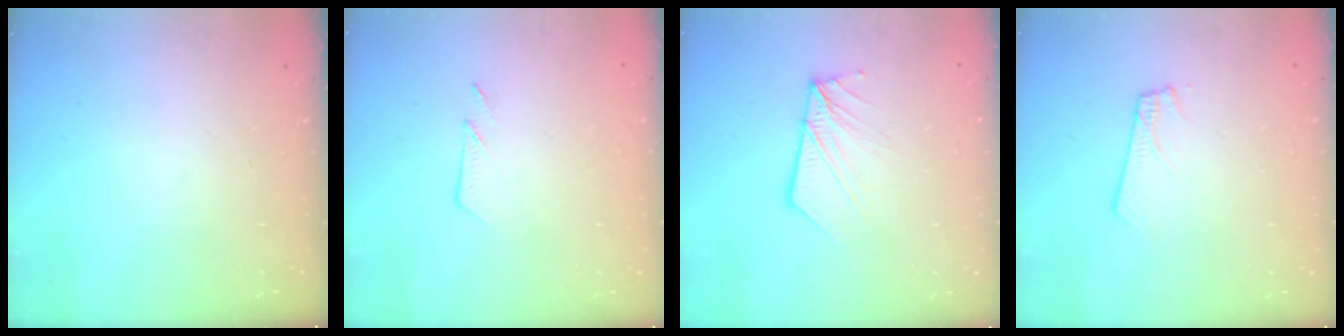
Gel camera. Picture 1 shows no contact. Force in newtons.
{"total": 4.2, "press": 4.2, "slide": 0.5}
{"total": 9.3, "press": 9.2, "slide": 1.3}
{"total": 1.8, "press": 1.8, "slide": 0.1}